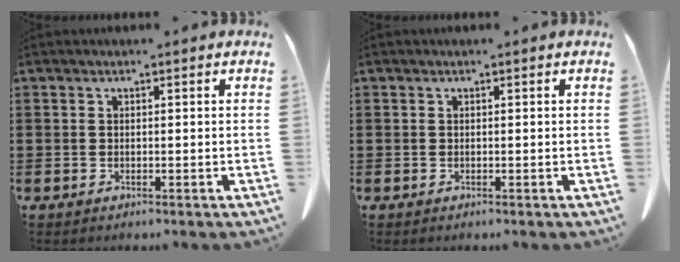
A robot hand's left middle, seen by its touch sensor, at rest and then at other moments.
{"total": 0.0}